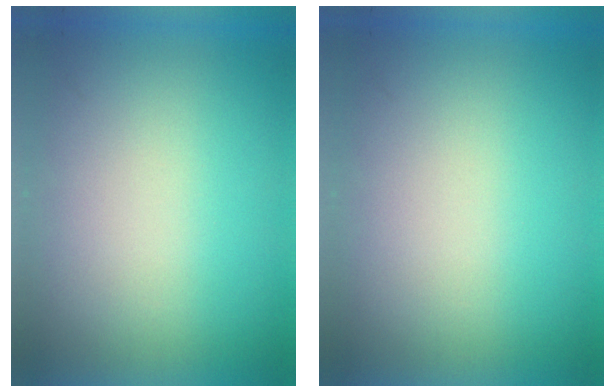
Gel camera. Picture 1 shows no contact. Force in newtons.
{"total": 0.0}